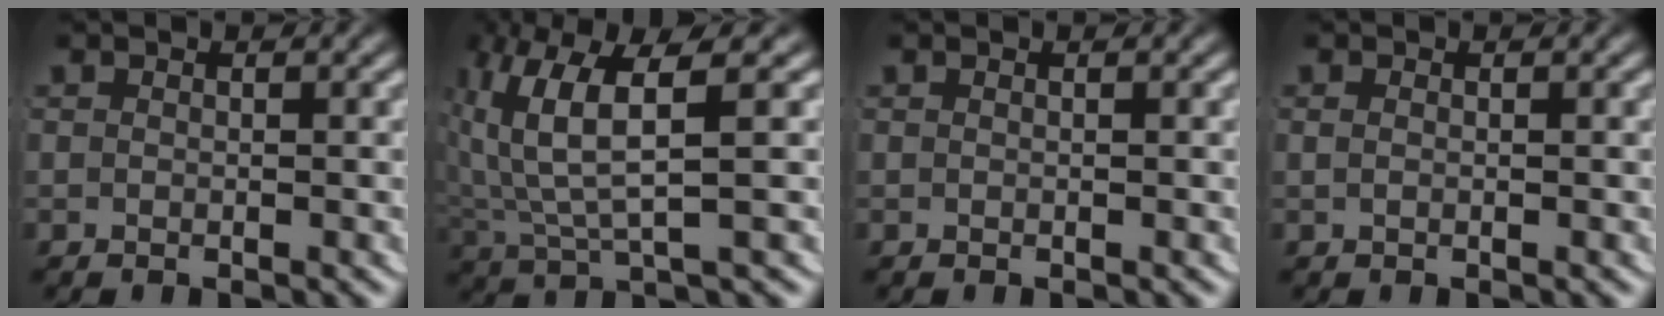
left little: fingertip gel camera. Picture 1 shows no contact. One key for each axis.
{"total": 6.5, "fx": 1.5, "fy": 2.6, "fz": 5.8, "tx": -0.114, "ty": 0.006, "tz": 0.026}
{"total": 0.0}
{"total": 0.0}